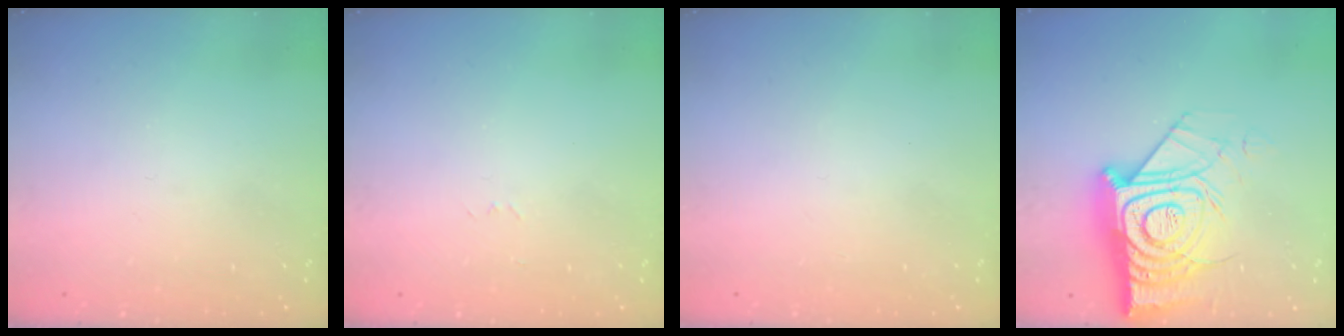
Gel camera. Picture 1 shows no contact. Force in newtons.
{"total": 2.6, "press": 2.6, "slide": 0.4}
{"total": 1.5, "press": 1.5, "slide": 0.1}
{"total": 22.0, "press": 21.9, "slide": 1.7}